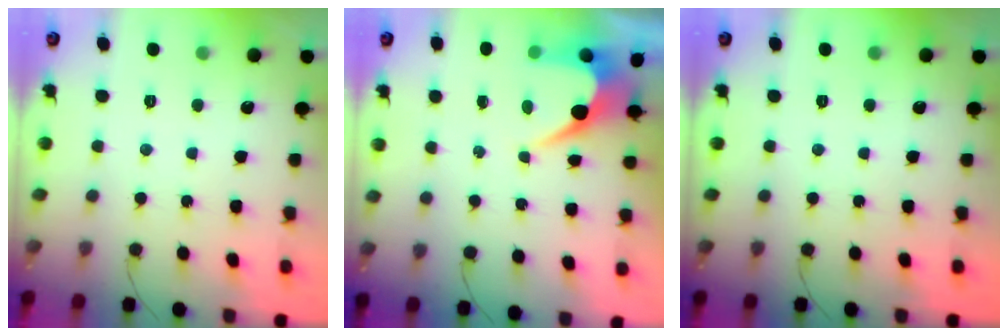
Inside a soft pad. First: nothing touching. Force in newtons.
{"total": 6.5, "press": 6.5, "slide": 0.4}
{"total": 0.0}